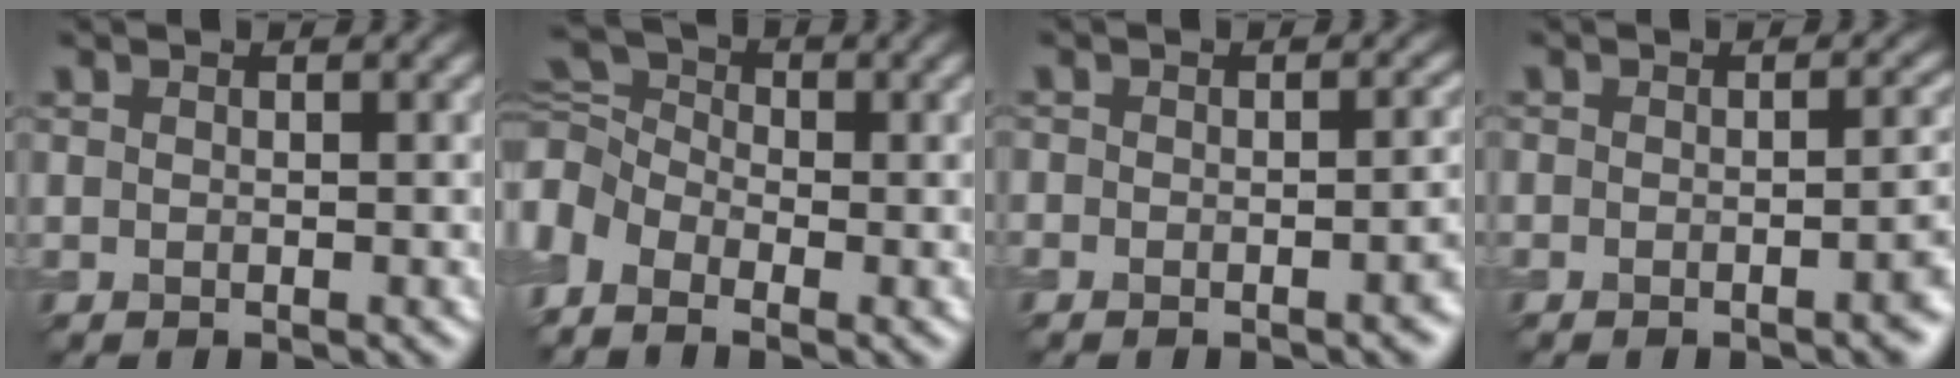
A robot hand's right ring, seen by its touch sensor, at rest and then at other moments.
{"total": 4.7, "force": [-2.7, 2.9, 2.5], "torque": [-0.059, 0.010, -0.061]}
{"total": 2.3, "force": [-1.7, 0.4, 1.5], "torque": [-0.014, 0.005, -0.015]}
{"total": 2.9, "force": [-1.7, 0.7, 2.3], "torque": [-0.014, 0.008, -0.016]}